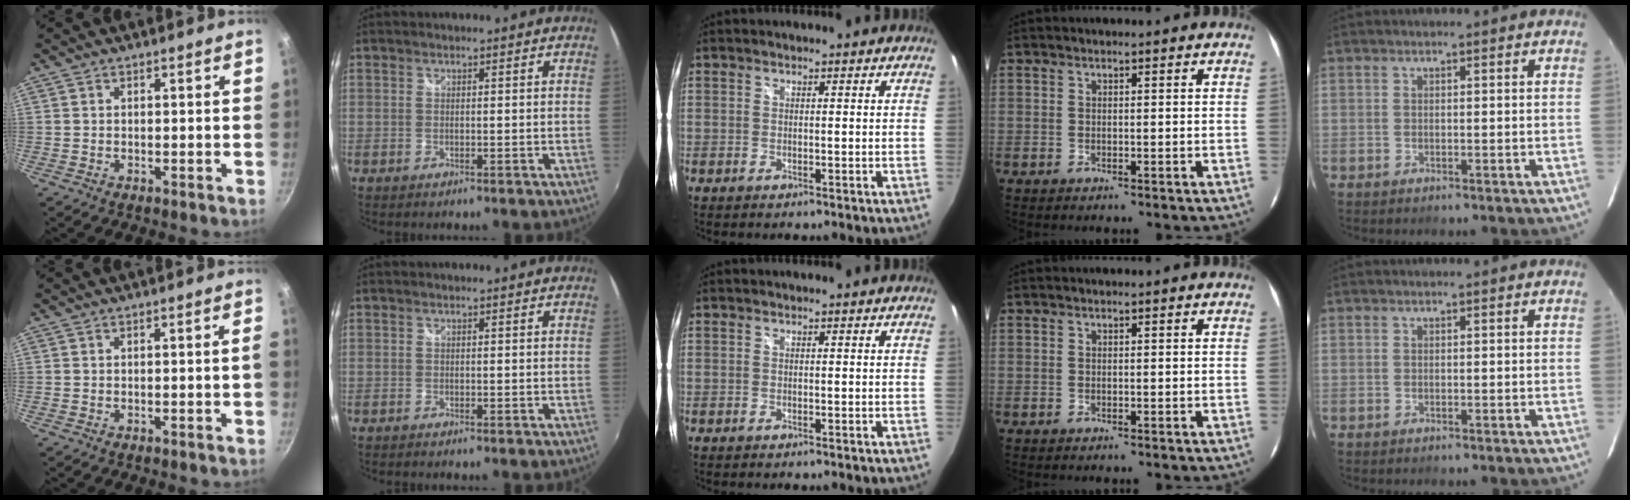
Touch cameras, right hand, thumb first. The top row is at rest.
{"thumb": {"total": 1.2, "force": [-0.5, 0.2, 1.1], "torque": [-0.025, 0.009, -0.002]}}